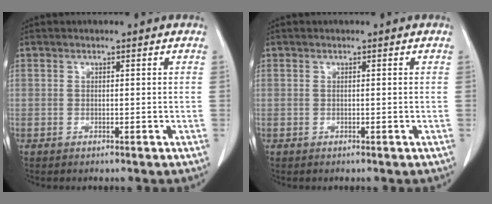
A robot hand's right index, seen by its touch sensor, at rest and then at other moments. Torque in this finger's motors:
{"motor_torque": [-0.13, 0.10, -0.03, -0.01]}